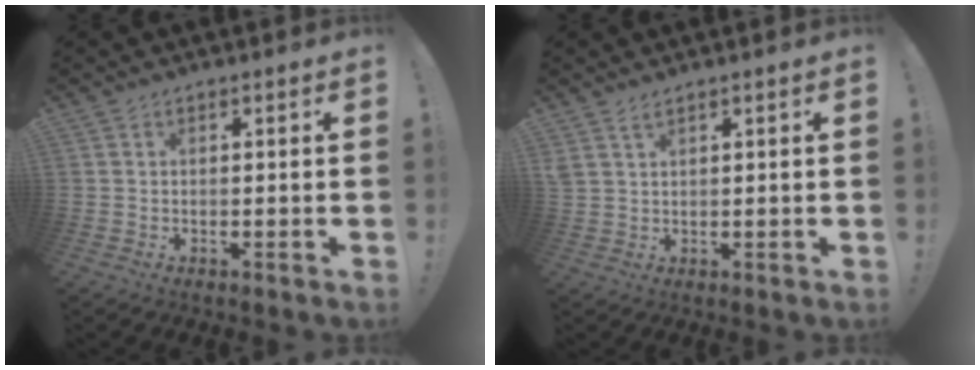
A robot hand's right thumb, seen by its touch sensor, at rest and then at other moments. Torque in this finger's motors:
{"motor_torque": [1.28, 1.29, 0.46, 0.42, 0.17]}